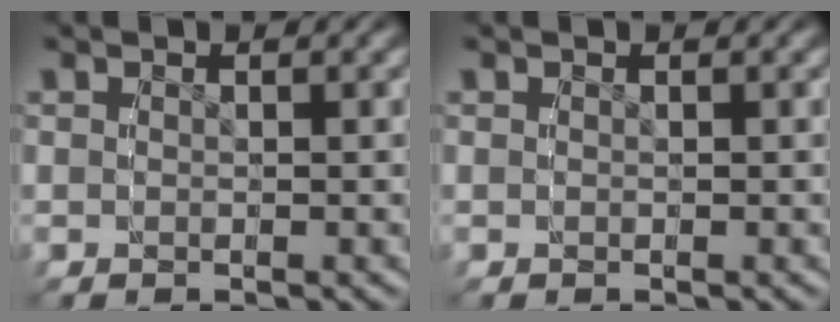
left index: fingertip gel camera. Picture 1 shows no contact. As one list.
[{"total": 0.0}]